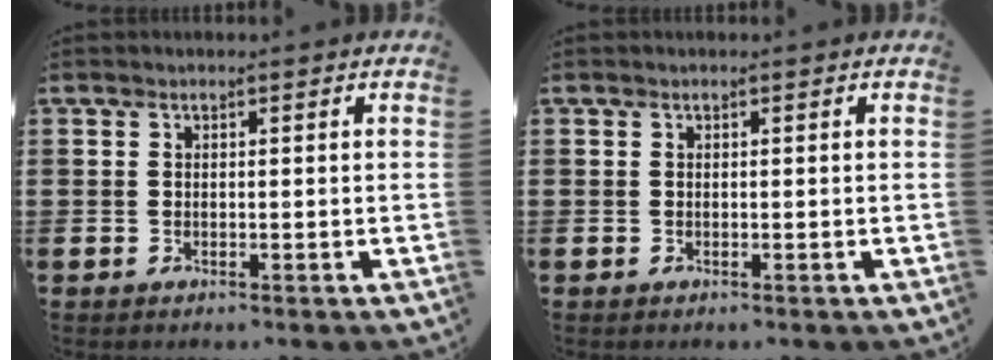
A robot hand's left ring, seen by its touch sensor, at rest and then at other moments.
{"total": 0.0}